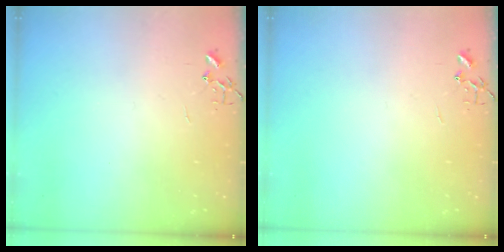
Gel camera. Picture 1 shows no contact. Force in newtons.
{"total": 0.0}